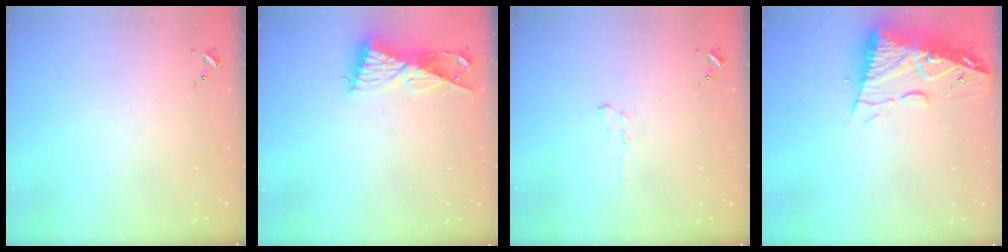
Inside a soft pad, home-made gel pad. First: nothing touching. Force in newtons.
{"total": 9.8, "press": 9.8, "slide": 0.5}
{"total": 3.9, "press": 3.8, "slide": 0.4}
{"total": 15.9, "press": 15.8, "slide": 1.5}